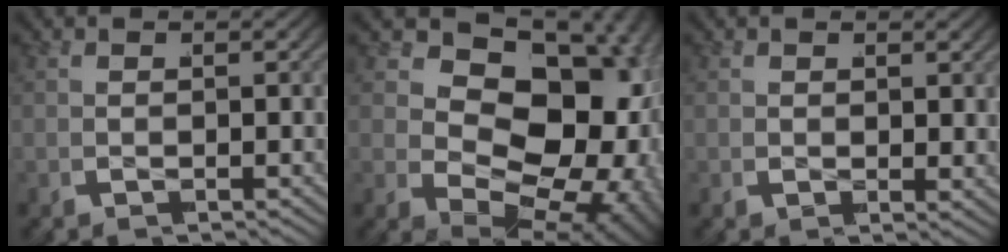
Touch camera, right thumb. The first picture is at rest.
{"total": 20.4, "force": [-0.2, 13.9, 14.9], "torque": [-0.259, -0.038, 0.009]}
{"total": 1.1, "force": [0.5, 0.8, 0.6], "torque": [-0.010, -0.011, 0.012]}